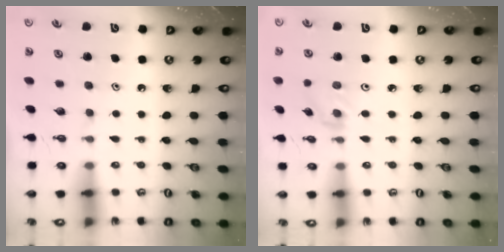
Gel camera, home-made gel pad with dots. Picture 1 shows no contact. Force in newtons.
{"total": 0.9, "press": 0.9, "slide": 0.2}